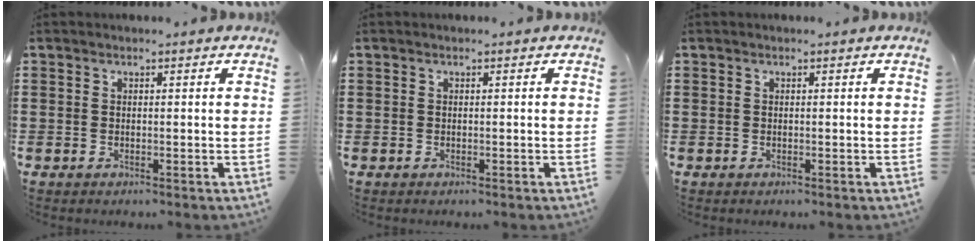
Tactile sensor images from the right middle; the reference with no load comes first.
{"total": 0.0}
{"total": 0.0}